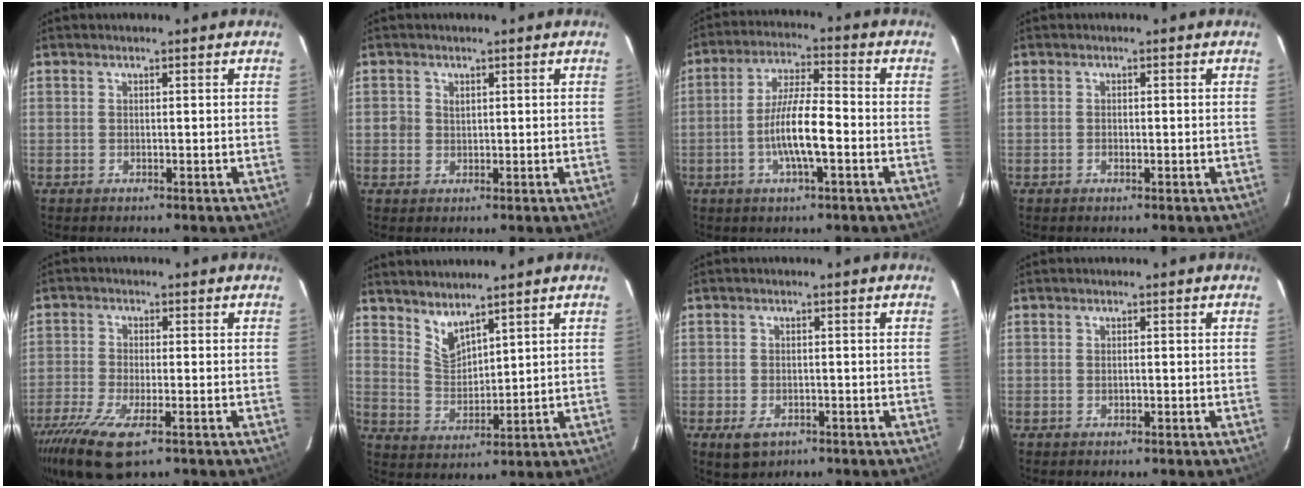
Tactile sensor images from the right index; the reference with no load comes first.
{"total": 1.8, "force": [0.3, 1.8, 0.2], "torque": [-0.002, 0.004, 0.004]}
{"total": 9.3, "force": [-2.8, 1.6, 8.7], "torque": [-0.171, 0.000, -0.053]}
{"total": 0.6, "force": [-0.3, 0.4, 0.4], "torque": [-0.009, -0.001, -0.005]}
{"total": 11.1, "force": [-6.7, 3.1, 8.3], "torque": [-0.189, -0.041, -0.126]}
{"total": 5.4, "force": [4.7, 1.6, 2.3], "torque": [-0.039, -0.007, 0.095]}
{"total": 3.9, "force": [-2.0, 2.5, 2.2], "torque": [-0.049, -0.010, -0.029]}
{"total": 0.5, "force": [-0.2, 0.3, 0.4], "torque": [-0.007, 0.000, -0.002]}